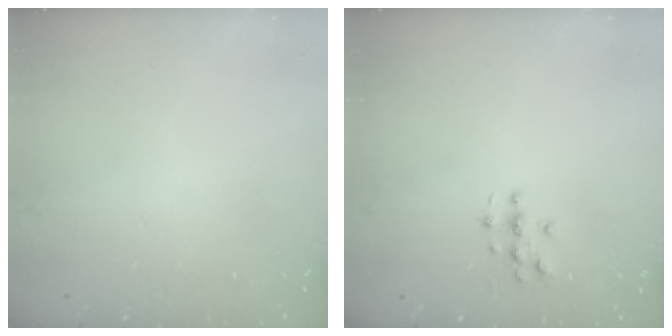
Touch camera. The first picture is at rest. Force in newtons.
{"total": 3.1, "press": 3.1, "slide": 0.3}